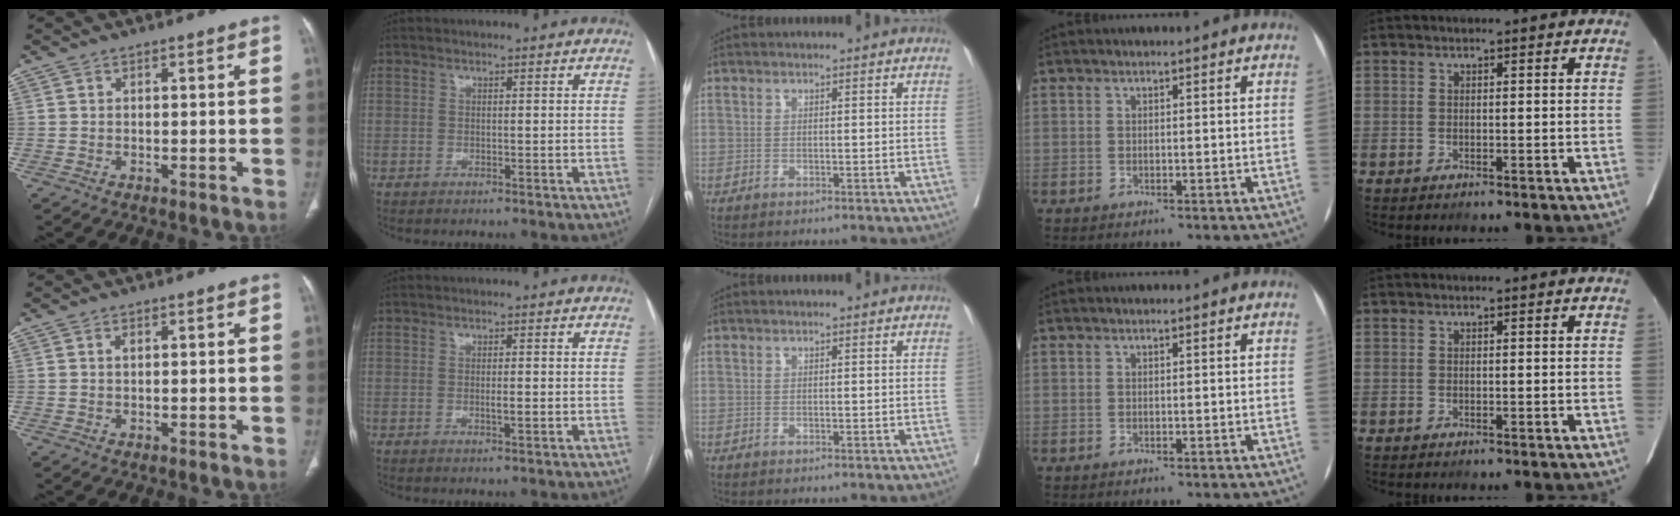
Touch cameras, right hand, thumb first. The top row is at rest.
{"thumb": {"total": 1.0, "force": [0.4, 0.6, 0.7], "torque": [-0.011, 0.001, 0.007]}, "index": {"total": 1.6, "force": [-0.3, 0.2, 1.6], "torque": [-0.029, -0.002, -0.004]}}